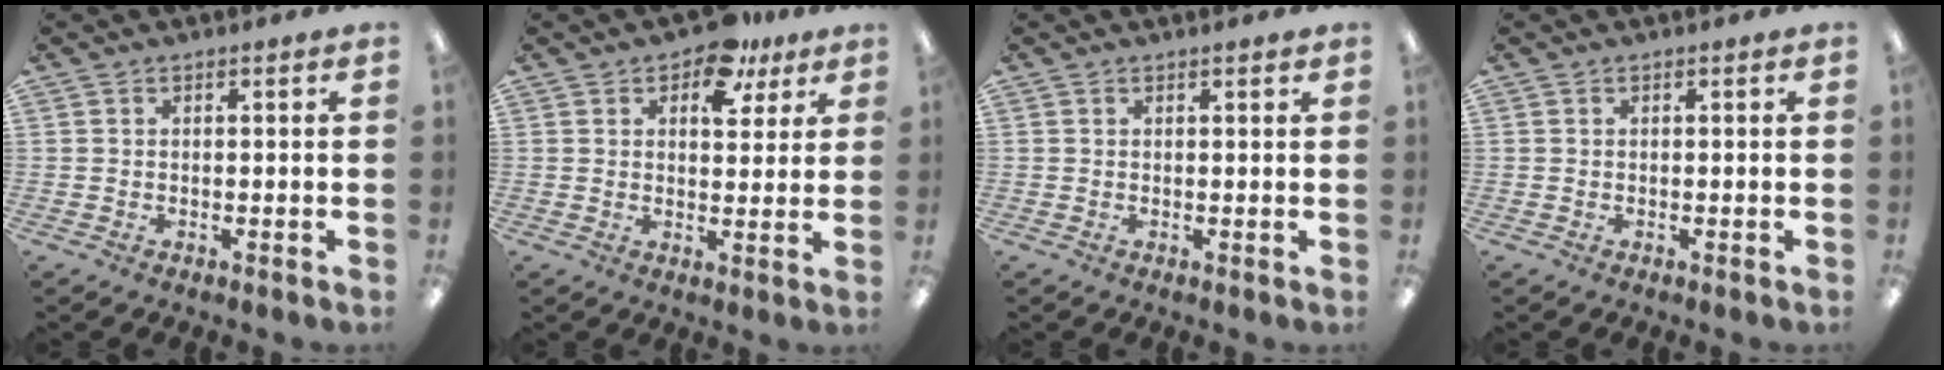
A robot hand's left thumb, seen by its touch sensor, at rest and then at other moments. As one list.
[{"total": 9.8, "force": [6.3, 5.3, 5.4], "torque": [-0.058, -0.030, 0.106]}, {"total": 0.7, "force": [0.6, 0.0, 0.4], "torque": [-0.001, -0.003, 0.008]}, {"total": 0.0}]